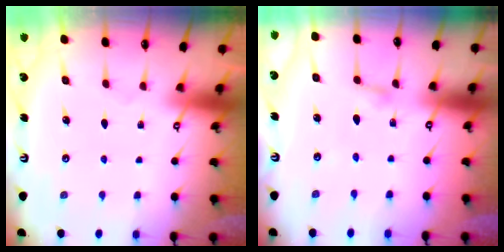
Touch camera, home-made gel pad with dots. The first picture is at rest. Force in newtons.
{"total": 2.9, "press": 2.9, "slide": 0.3}